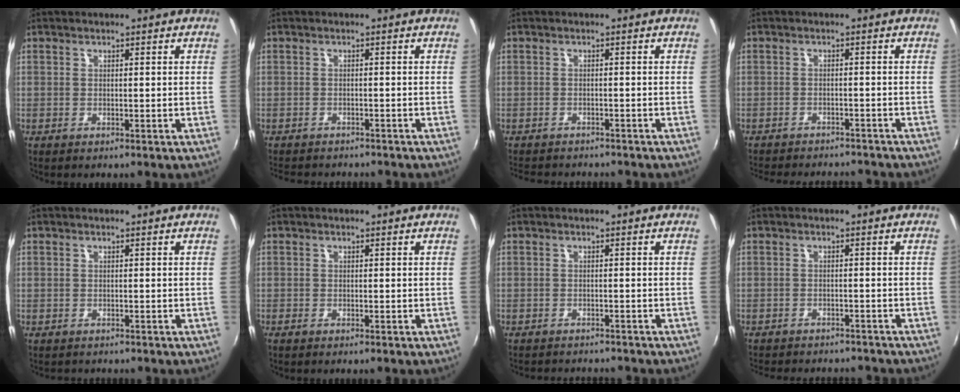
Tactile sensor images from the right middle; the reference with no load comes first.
{"total": 5.9, "force": [-5.4, 1.5, 1.9], "torque": [-0.049, -0.015, -0.079]}
{"total": 6.5, "force": [-5.9, 1.7, 2.0], "torque": [-0.054, -0.014, -0.088]}
{"total": 11.7, "force": [-10.4, 3.2, 4.2], "torque": [-0.095, -0.013, -0.144]}
{"total": 1.0, "force": [-0.8, 0.5, -0.1], "torque": [-0.003, 0.002, -0.014]}
{"total": 1.0, "force": [-0.9, 0.2, 0.5], "torque": [-0.011, -0.004, -0.018]}
{"total": 5.5, "force": [-5.2, 1.1, 1.5], "torque": [-0.042, -0.011, -0.075]}
{"total": 10.3, "force": [-9.2, 3.0, 3.5], "torque": [-0.083, -0.014, -0.126]}